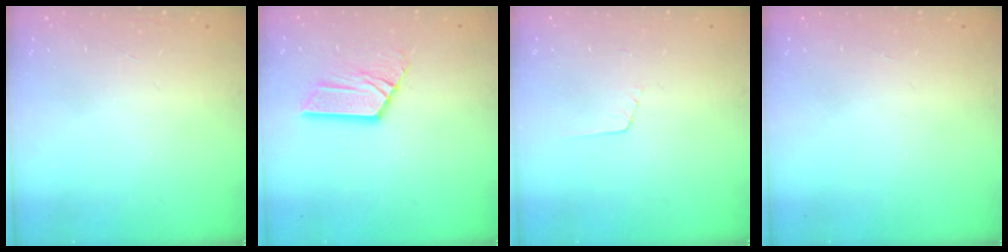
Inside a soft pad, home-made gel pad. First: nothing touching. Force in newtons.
{"total": 9.5, "press": 9.5, "slide": 0.8}
{"total": 2.7, "press": 2.7, "slide": 0.2}
{"total": 0.0}